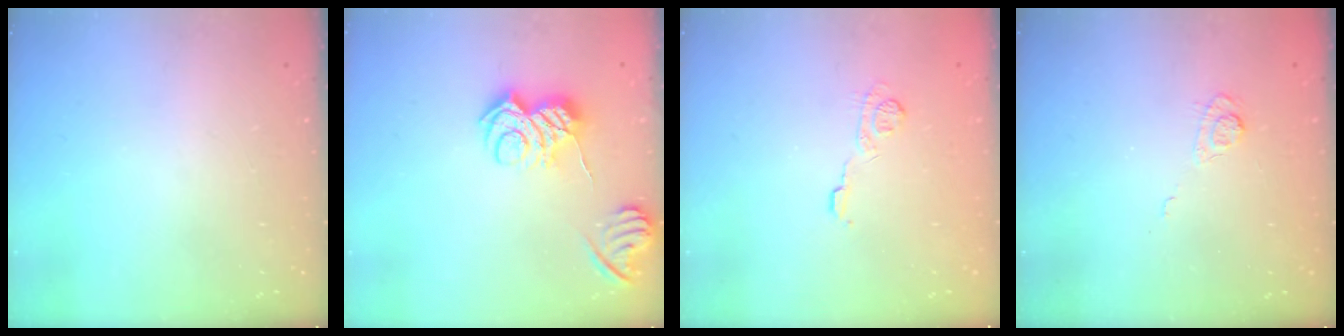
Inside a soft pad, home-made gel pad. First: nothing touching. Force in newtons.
{"total": 8.9, "press": 8.9, "slide": 0.9}
{"total": 7.6, "press": 7.5, "slide": 1.6}
{"total": 3.3, "press": 2.9, "slide": 1.6}